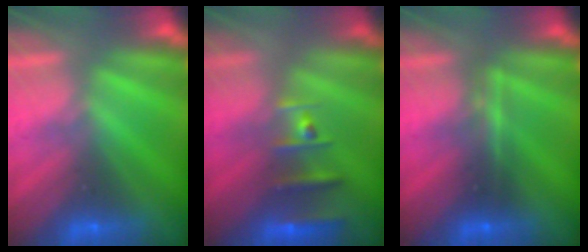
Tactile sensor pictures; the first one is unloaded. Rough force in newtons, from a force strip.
{"total": 2.4}
{"total": 2.3}